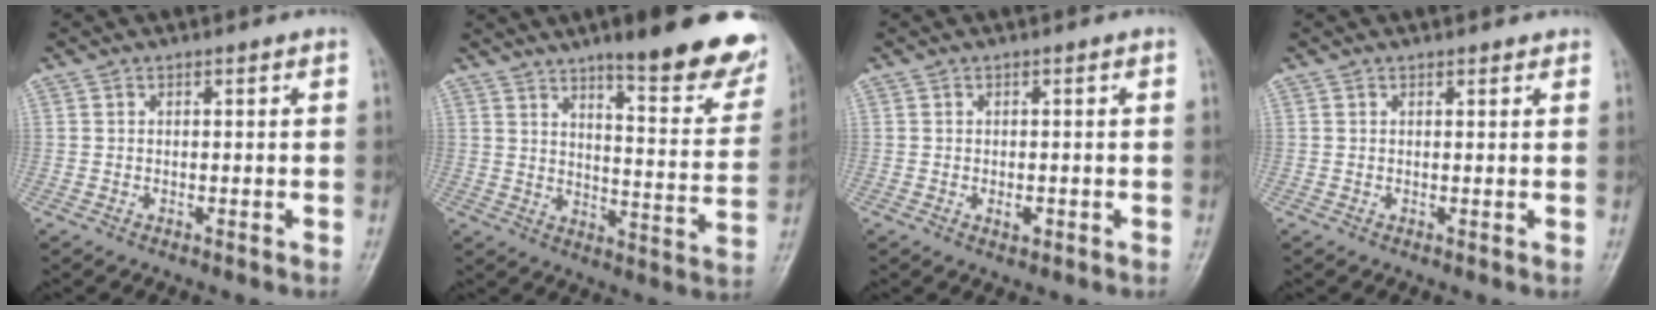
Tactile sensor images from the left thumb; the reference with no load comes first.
{"total": 20.6, "force": [14.5, 4.6, 13.9], "torque": [-0.144, -0.079, 0.192]}
{"total": 1.7, "force": [-0.5, 1.0, 1.3], "torque": [-0.017, 0.001, -0.004]}
{"total": 1.0, "force": [0.9, 0.4, 0.3], "torque": [0.000, -0.003, 0.011]}